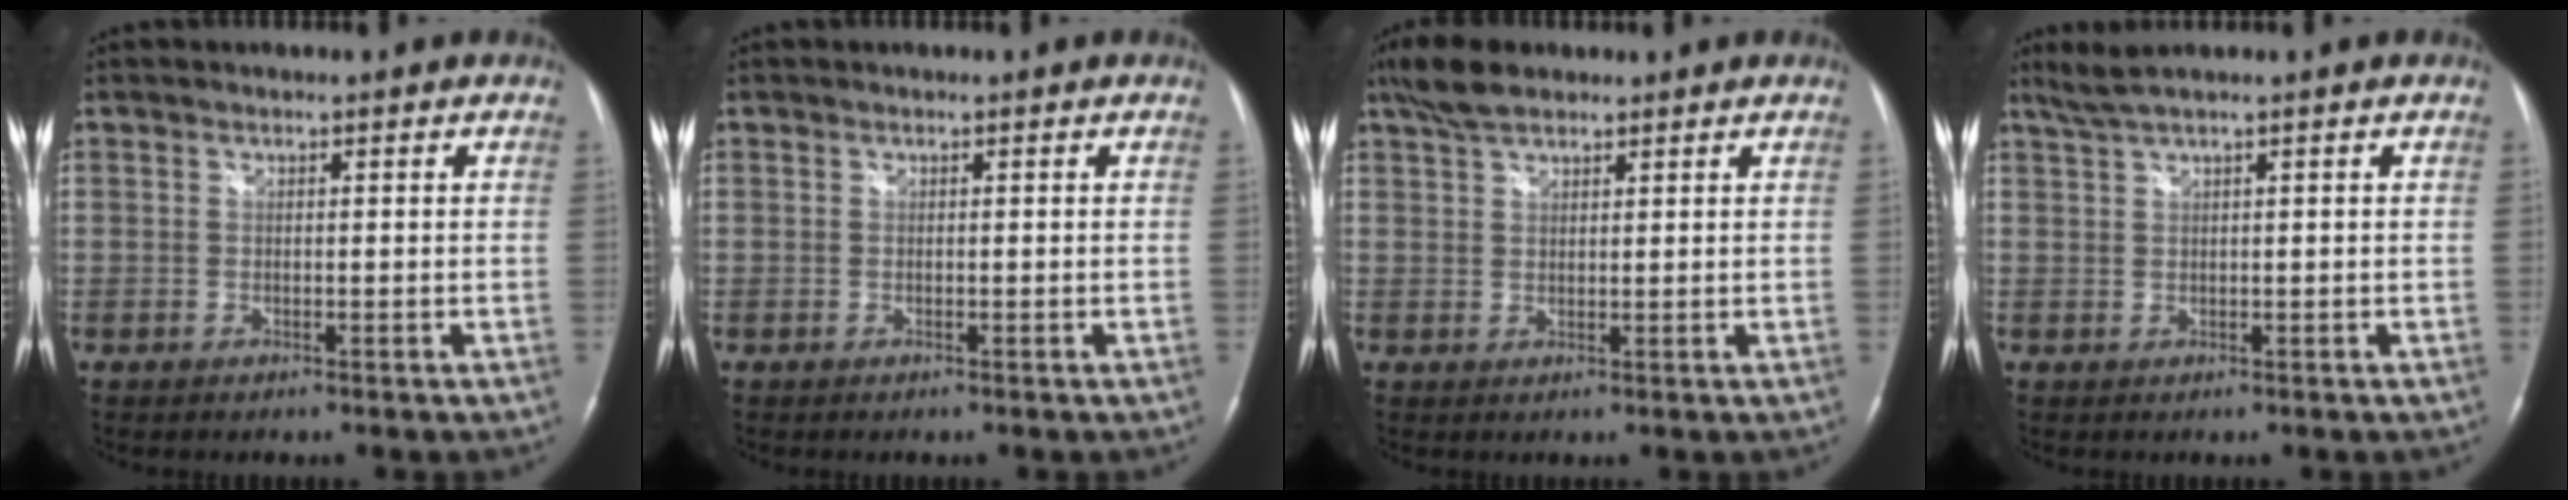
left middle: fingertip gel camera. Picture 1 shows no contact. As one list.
[{"total": 0.0}, {"total": 5.0, "force": [3.8, 1.8, 2.6], "torque": [-0.062, 0.017, 0.077]}, {"total": 2.4, "force": [1.8, -0.5, 1.6], "torque": [-0.044, 0.015, 0.043]}]